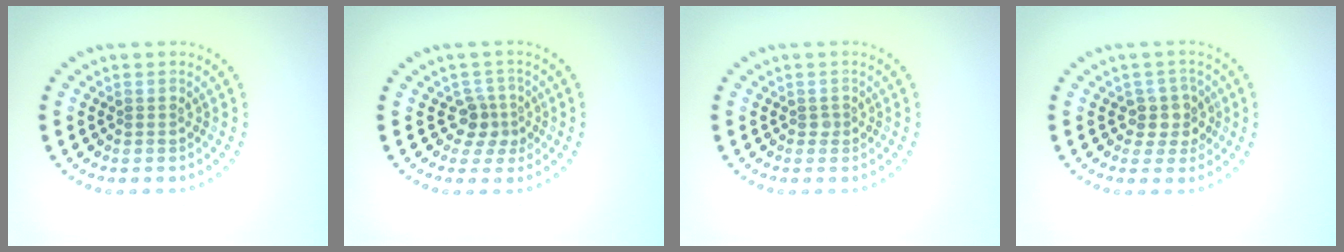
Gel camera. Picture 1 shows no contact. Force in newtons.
{"total": 2.3, "press": 1.7, "slide": 1.5}
{"total": 0.6, "press": 0.4, "slide": 0.3}
{"total": 2.4, "press": 2.0, "slide": 1.3}